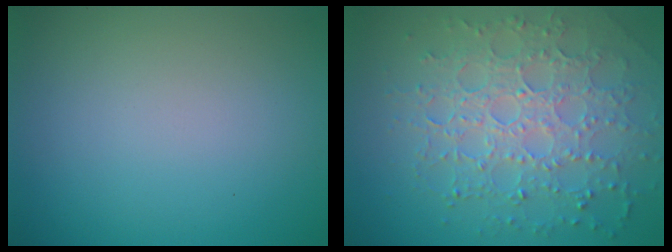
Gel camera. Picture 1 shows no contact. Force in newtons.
{"total": 7.3, "press": 5.4, "slide": 5.0}